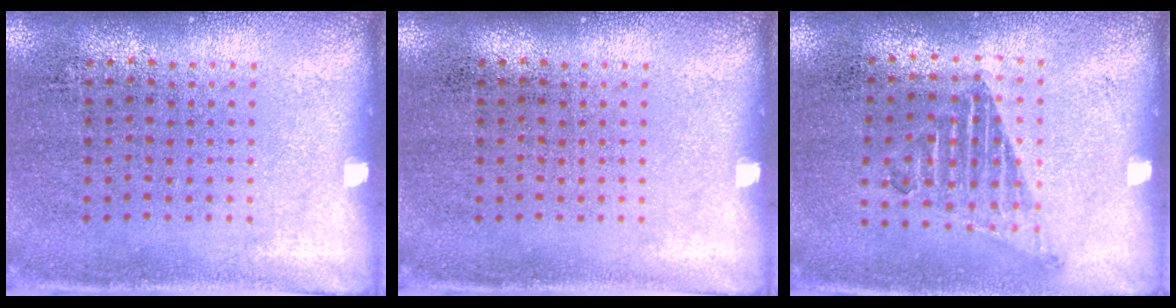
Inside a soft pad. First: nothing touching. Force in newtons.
{"total": 0.0}
{"total": 1.0, "press": 0.9, "slide": 0.4}